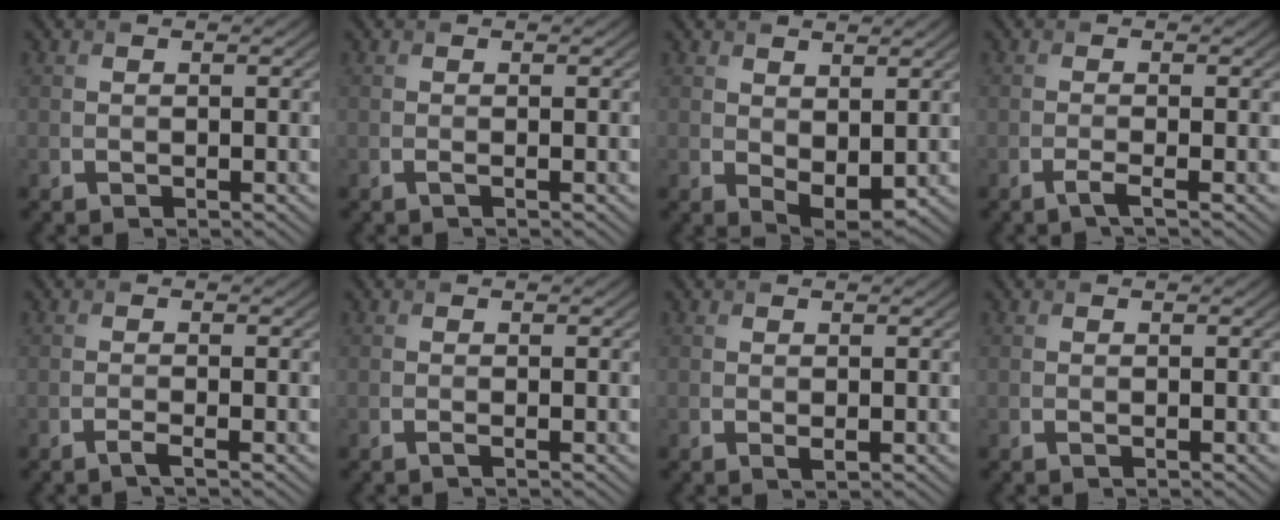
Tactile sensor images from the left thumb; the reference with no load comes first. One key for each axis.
{"total": 0.5, "fx": -0.1, "fy": 0.0, "fz": 0.5, "tx": -0.015, "ty": -0.004, "tz": -0.003}
{"total": 3.4, "fx": 0.9, "fy": 1.9, "fz": 2.6, "tx": -0.049, "ty": -0.011, "tz": 0.024}
{"total": 1.5, "fx": -0.8, "fy": 0.2, "fz": 1.3, "tx": -0.022, "ty": 0.002, "tz": -0.023}
{"total": 1.2, "fx": -0.7, "fy": 0.1, "fz": 0.9, "tx": -0.014, "ty": 0.001, "tz": -0.021}
{"total": 0.5, "fx": -0.2, "fy": 0.0, "fz": 0.5, "tx": -0.014, "ty": -0.003, "tz": -0.005}
{"total": 0.6, "fx": 0.1, "fy": 0.2, "fz": 0.5, "tx": -0.010, "ty": -0.003, "tz": 0.001}
{"total": 0.0}